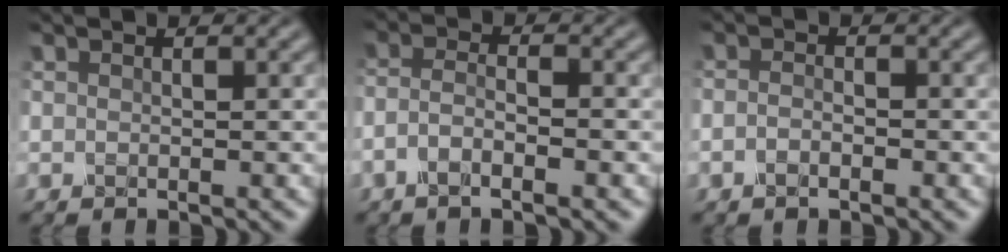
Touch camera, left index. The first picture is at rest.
{"total": 2.8, "force": [-1.4, 0.8, 2.3], "torque": [-0.047, 0.002, -0.035]}
{"total": 1.3, "force": [-0.7, 0.5, 1.0], "torque": [-0.023, -0.001, -0.015]}